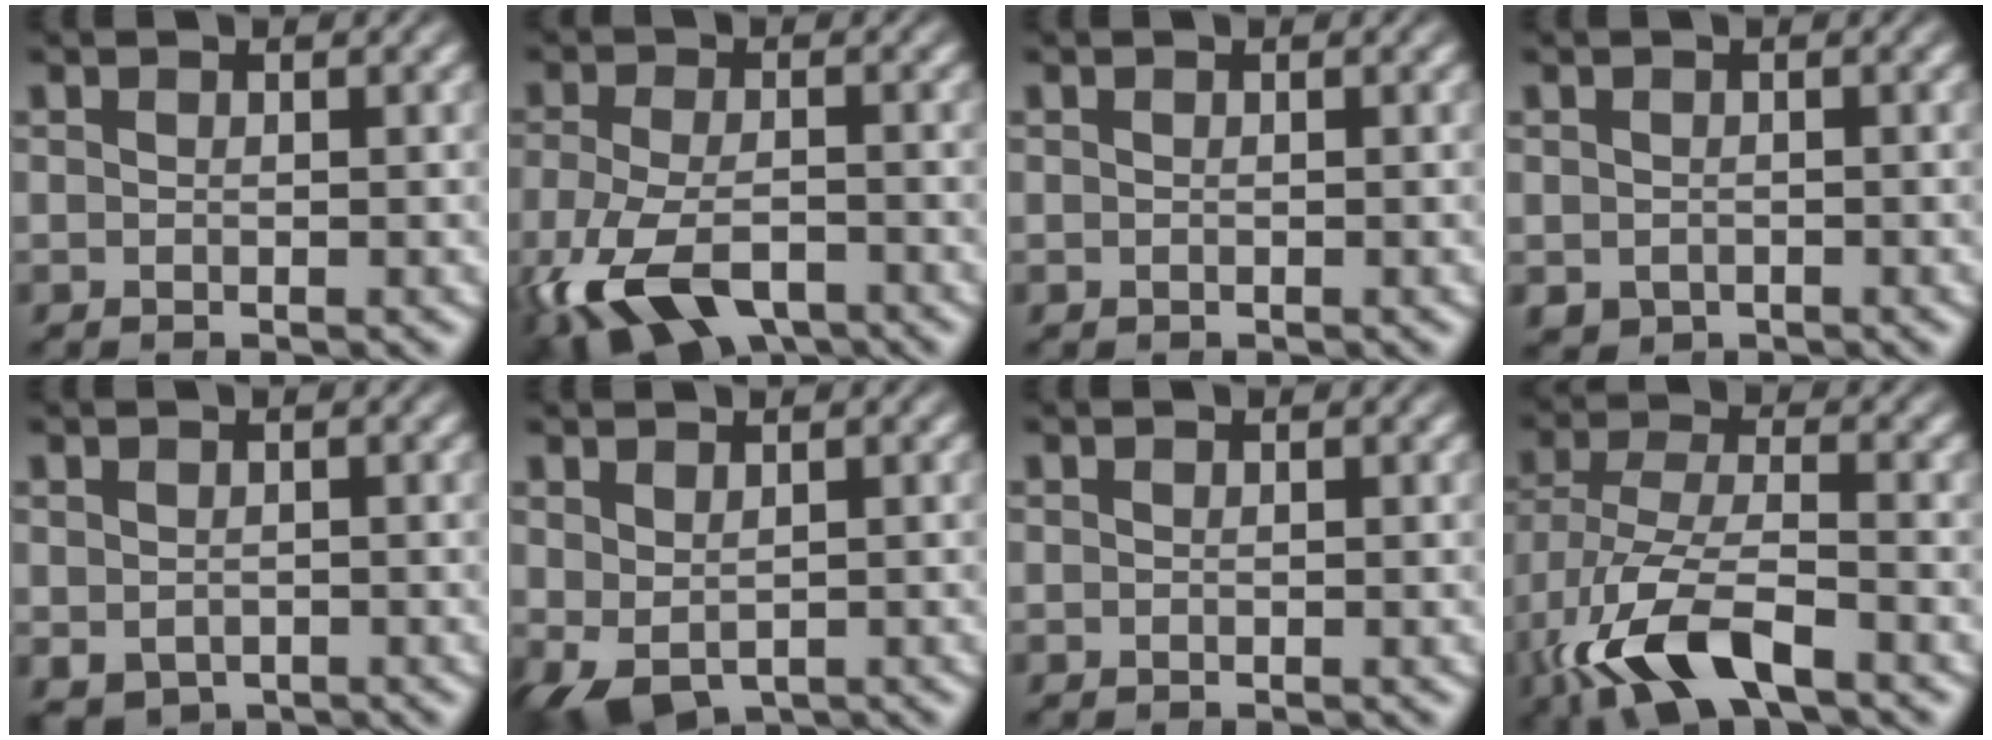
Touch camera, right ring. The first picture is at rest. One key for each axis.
{"total": 8.2, "fx": -4.8, "fy": 4.6, "fz": 4.7, "tx": -0.107, "ty": -0.042, "tz": -0.060}
{"total": 0.0}
{"total": 1.9, "fx": -0.7, "fy": 1.7, "fz": 0.5, "tx": -0.019, "ty": -0.024, "tz": 0.006}
{"total": 1.9, "fx": -0.8, "fy": 1.6, "fz": 0.5, "tx": -0.015, "ty": -0.021, "tz": 0.006}
{"total": 3.6, "fx": -1.5, "fy": 2.7, "fz": 1.7, "tx": -0.052, "ty": -0.025, "tz": -0.002}
{"total": 0.0}
{"total": 7.3, "fx": -2.5, "fy": 4.1, "fz": 5.4, "tx": -0.131, "ty": -0.039, "tz": -0.020}